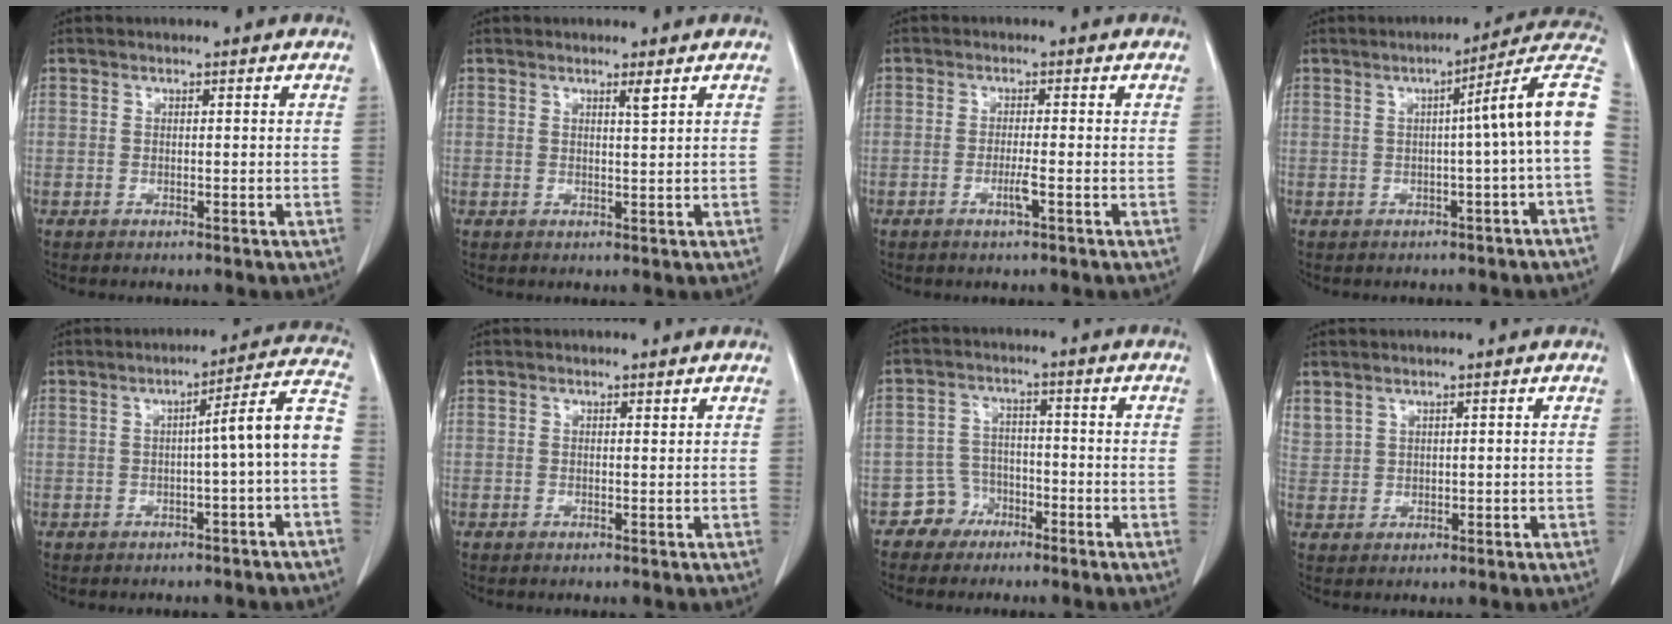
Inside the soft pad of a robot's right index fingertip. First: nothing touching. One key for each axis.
{"total": 1.1, "fx": 0.7, "fy": -0.3, "fz": 0.8, "tx": -0.020, "ty": -0.008, "tz": 0.014}
{"total": 2.3, "fx": -1.0, "fy": -0.2, "fz": 2.0, "tx": -0.040, "ty": -0.003, "tz": -0.020}
{"total": 10.0, "fx": 0.0, "fy": -1.5, "fz": 9.9, "tx": -0.117, "ty": 0.025, "tz": -0.008}
{"total": 8.0, "fx": -1.2, "fy": -0.7, "fz": 7.9, "tx": -0.097, "ty": 0.023, "tz": -0.021}
{"total": 0.0}
{"total": 4.4, "fx": -2.7, "fy": 3.5, "fz": -0.4, "tx": 0.010, "ty": 0.015, "tz": -0.046}
{"total": 2.7, "fx": 2.0, "fy": 1.6, "fz": 1.0, "tx": -0.032, "ty": 0.013, "tz": 0.058}